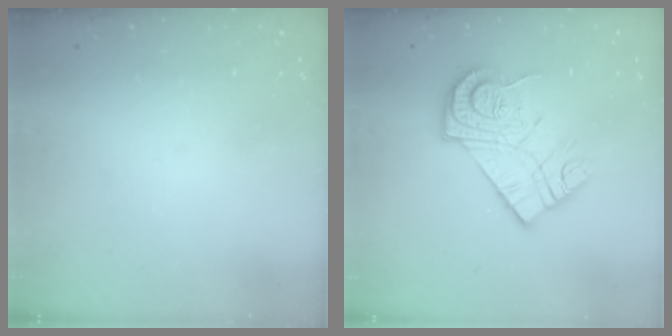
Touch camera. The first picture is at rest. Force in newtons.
{"total": 16.1, "press": 16.1, "slide": 1.5}